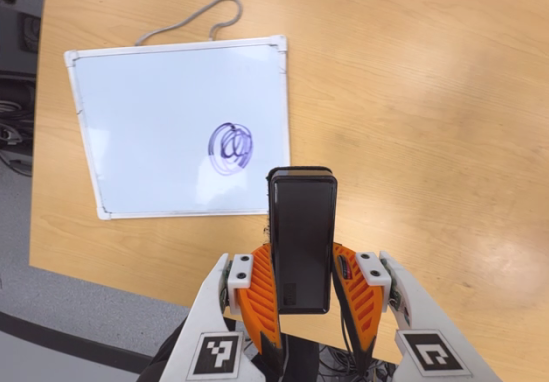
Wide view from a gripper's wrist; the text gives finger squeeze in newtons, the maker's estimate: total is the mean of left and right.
{"total": 4.9, "left": 3.5, "right": 6.3}